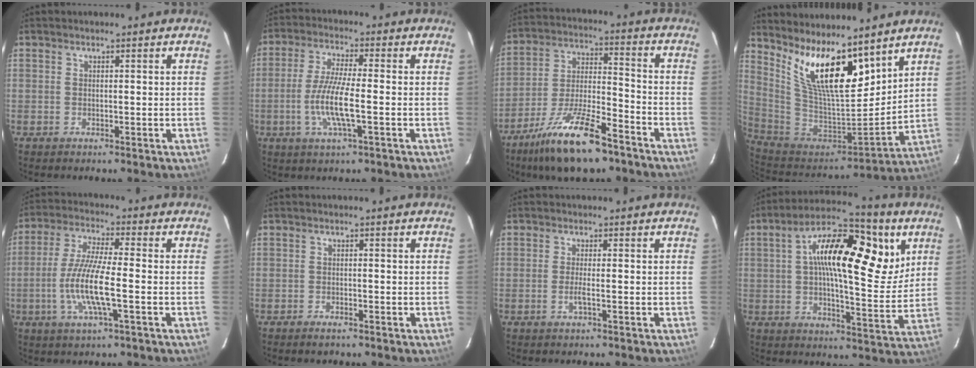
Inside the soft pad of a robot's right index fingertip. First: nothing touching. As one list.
[{"total": 9.1, "force": [-2.4, 1.0, 8.7], "torque": [-0.175, -0.006, -0.049]}, {"total": 16.8, "force": [-11.6, 4.7, 11.1], "torque": [-0.224, -0.015, -0.209]}, {"total": 17.4, "force": [11.1, 5.5, 12.2], "torque": [-0.219, -0.011, 0.216]}, {"total": 10.9, "force": [-2.9, 1.2, 10.5], "torque": [-0.216, -0.006, -0.058]}, {"total": 1.9, "force": [-1.5, 0.7, 0.9], "torque": [-0.023, 0.000, -0.027]}, {"total": 2.0, "force": [-0.8, -0.1, 1.8], "torque": [-0.036, -0.003, -0.016]}, {"total": 19.6, "force": [6.8, 7.3, 16.8], "torque": [-0.268, 0.023, 0.088]}]